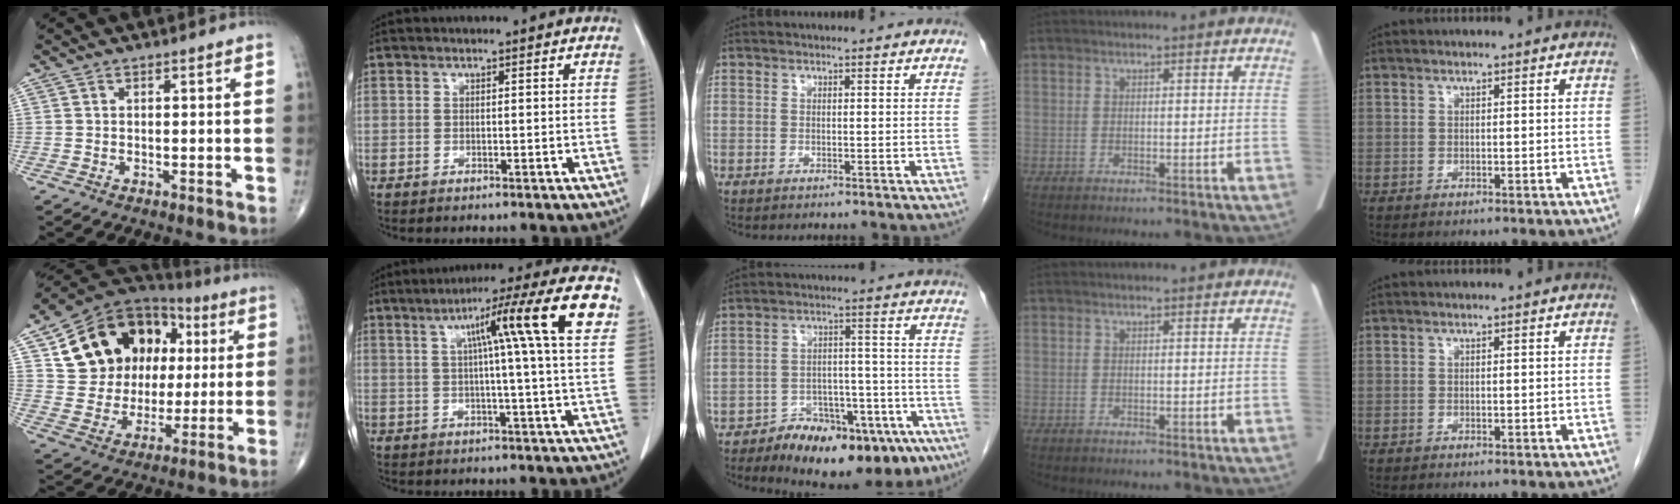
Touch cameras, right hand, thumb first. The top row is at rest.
{"thumb": {"total": 21.8, "force": [5.9, 16.8, 12.7], "torque": [-0.166, 0.030, 0.111]}, "index": {"total": 15.3, "force": [5.0, -1.3, 14.4], "torque": [-0.209, 0.026, 0.062]}, "middle": {"total": 18.1, "force": [-12.6, 7.3, 10.8], "torque": [-0.102, 0.035, -0.177]}}